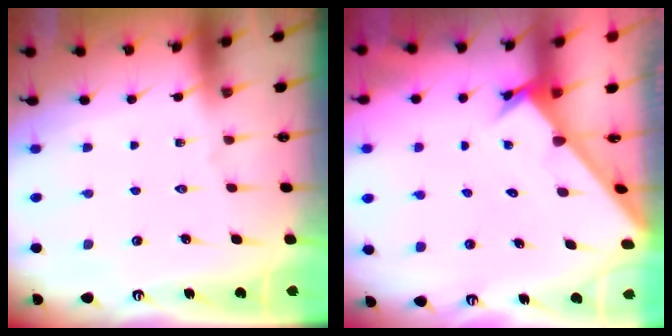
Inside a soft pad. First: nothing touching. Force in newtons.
{"total": 2.4, "press": 2.4, "slide": 0.1}